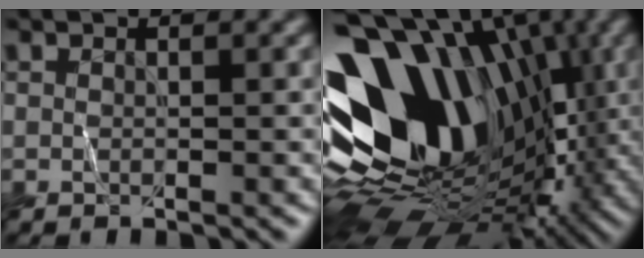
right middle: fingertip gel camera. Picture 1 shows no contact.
{"total": 16.7, "force": [1.7, 12.1, 11.3], "torque": [-0.220, 0.021, 0.030]}